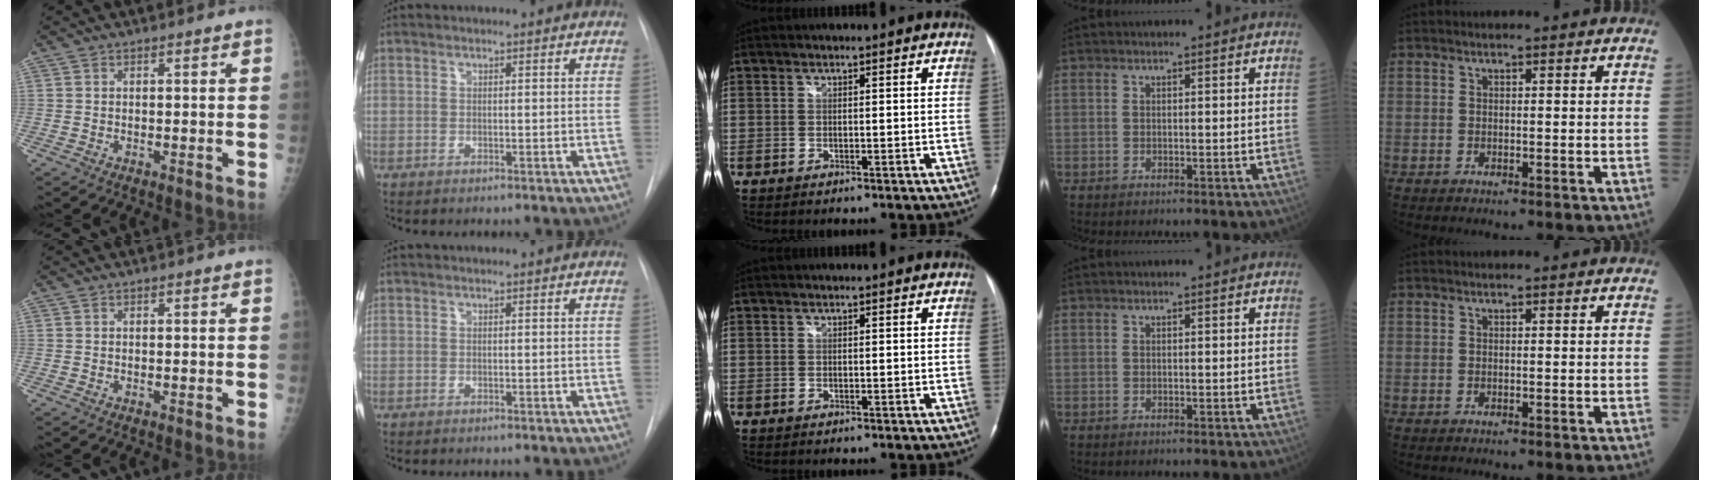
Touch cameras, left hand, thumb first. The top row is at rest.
{}